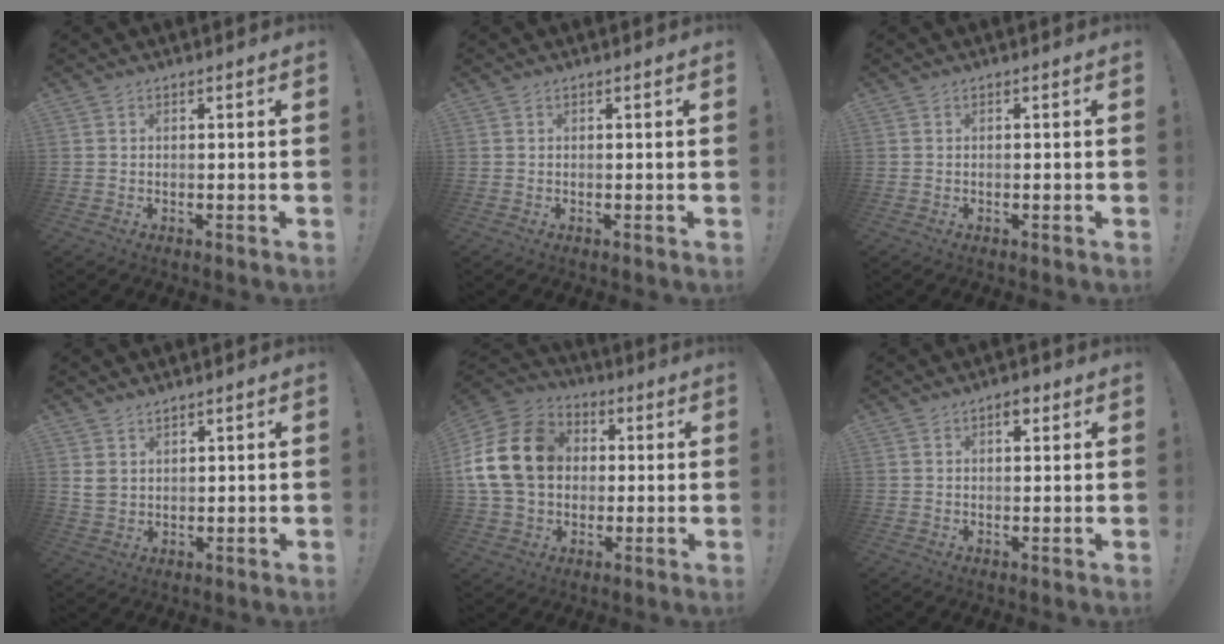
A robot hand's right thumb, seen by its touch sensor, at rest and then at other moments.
{"total": 0.0}
{"total": 0.0}
{"total": 3.7, "force": [2.7, 2.0, 1.5], "torque": [-0.017, -0.017, 0.051]}
{"total": 20.6, "force": [2.8, 15.9, 12.8], "torque": [-0.231, 0.010, 0.058]}
{"total": 2.6, "force": [1.4, 1.3, 1.8], "torque": [-0.017, -0.005, 0.020]}